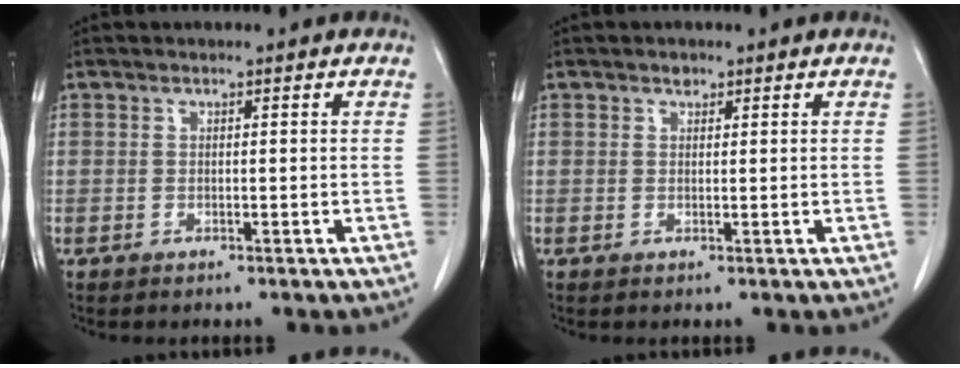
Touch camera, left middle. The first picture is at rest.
{"total": 0.9, "force": [0.7, 0.5, 0.3], "torque": [-0.005, -0.004, 0.009]}